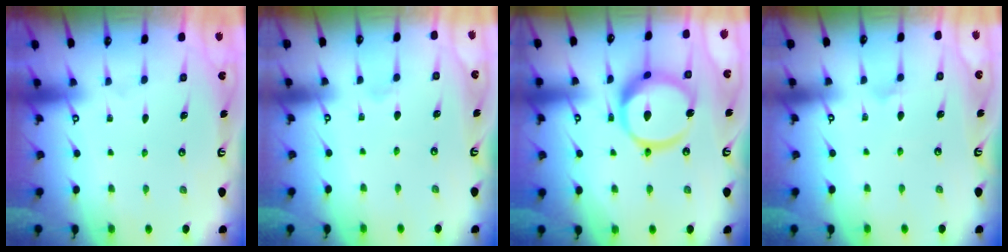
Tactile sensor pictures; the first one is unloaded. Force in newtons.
{"total": 1.0, "press": 1.0, "slide": 0.3}
{"total": 16.2, "press": 16.0, "slide": 1.9}
{"total": 3.6, "press": 3.5, "slide": 0.4}